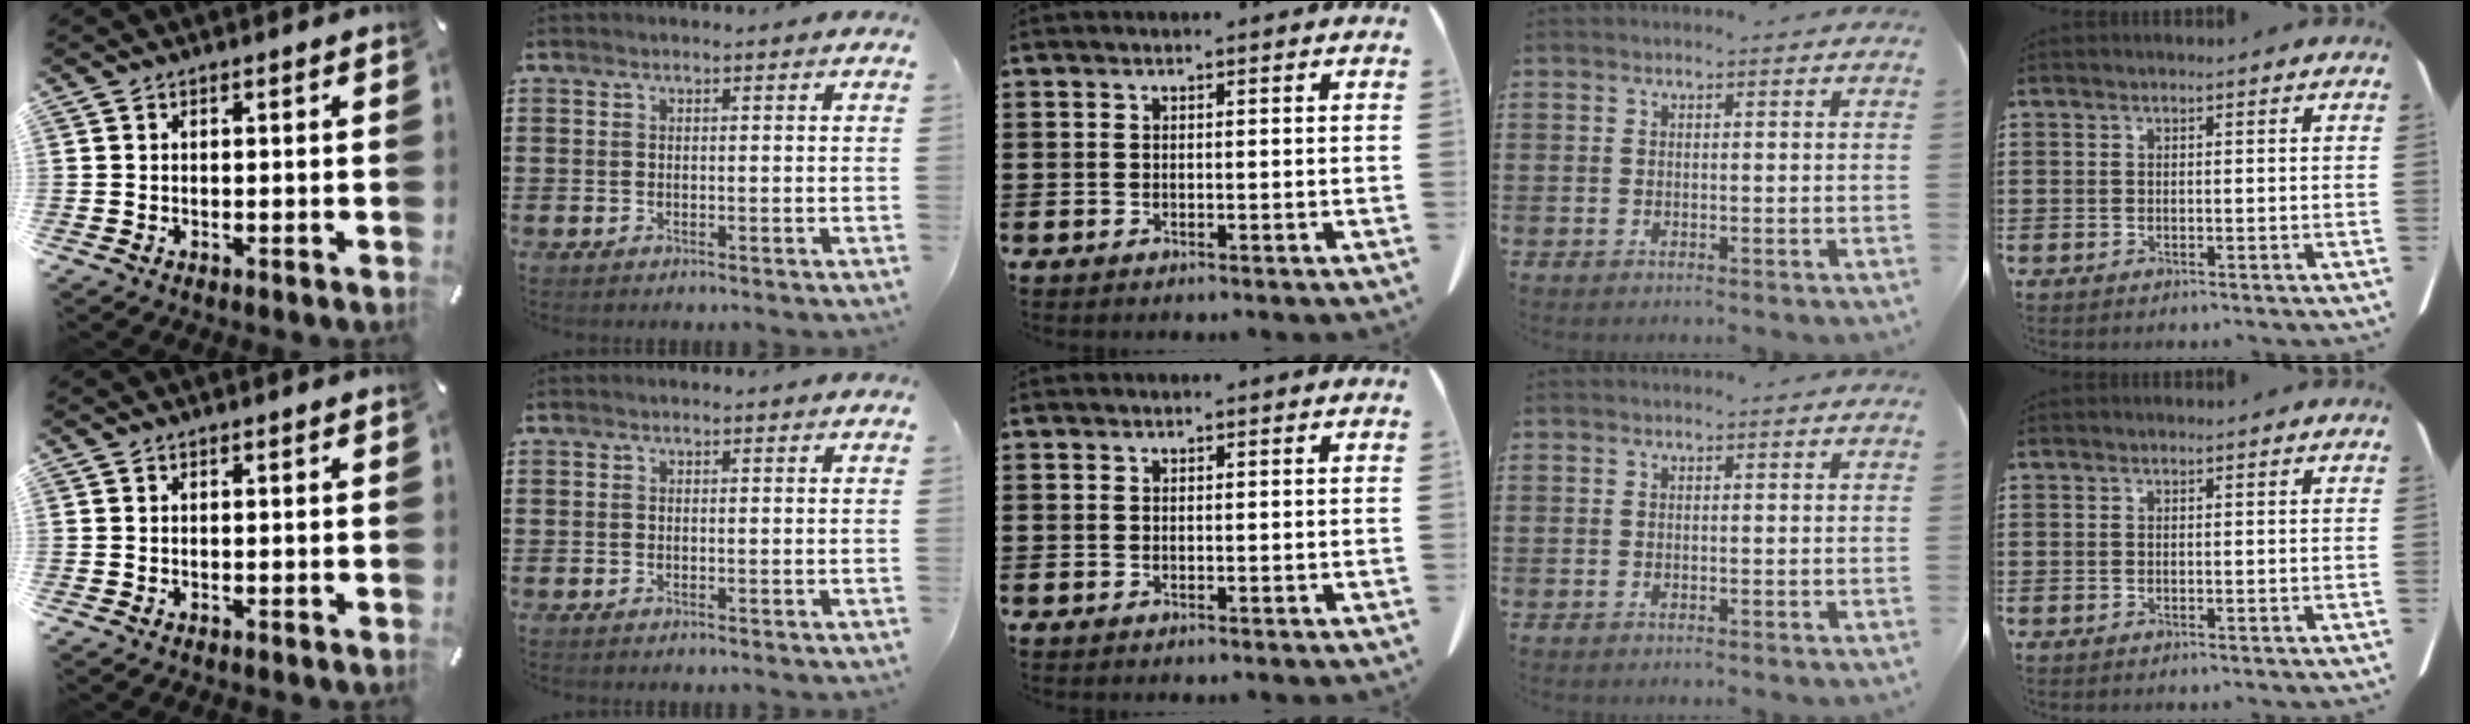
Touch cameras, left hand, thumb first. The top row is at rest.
{}